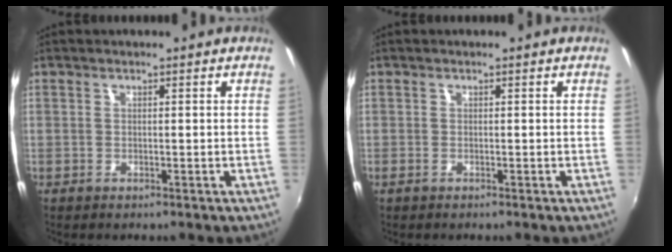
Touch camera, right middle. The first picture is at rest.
{"total": 0.6, "force": [-0.4, 0.0, 0.3], "torque": [-0.007, -0.002, -0.010]}